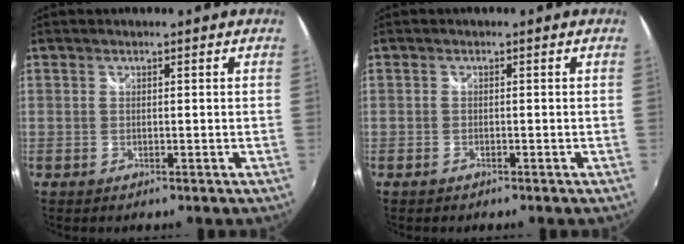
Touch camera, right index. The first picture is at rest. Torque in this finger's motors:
{"motor_torque": [-0.05, -0.13, 0.05, 0.01]}